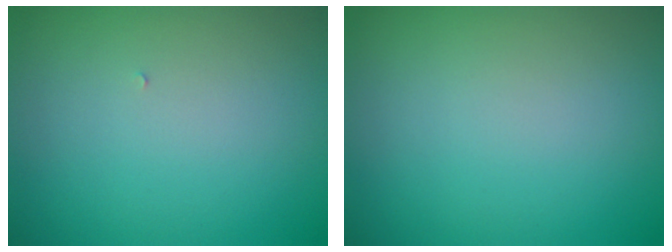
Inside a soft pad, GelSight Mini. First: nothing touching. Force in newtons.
{"total": 0.0}